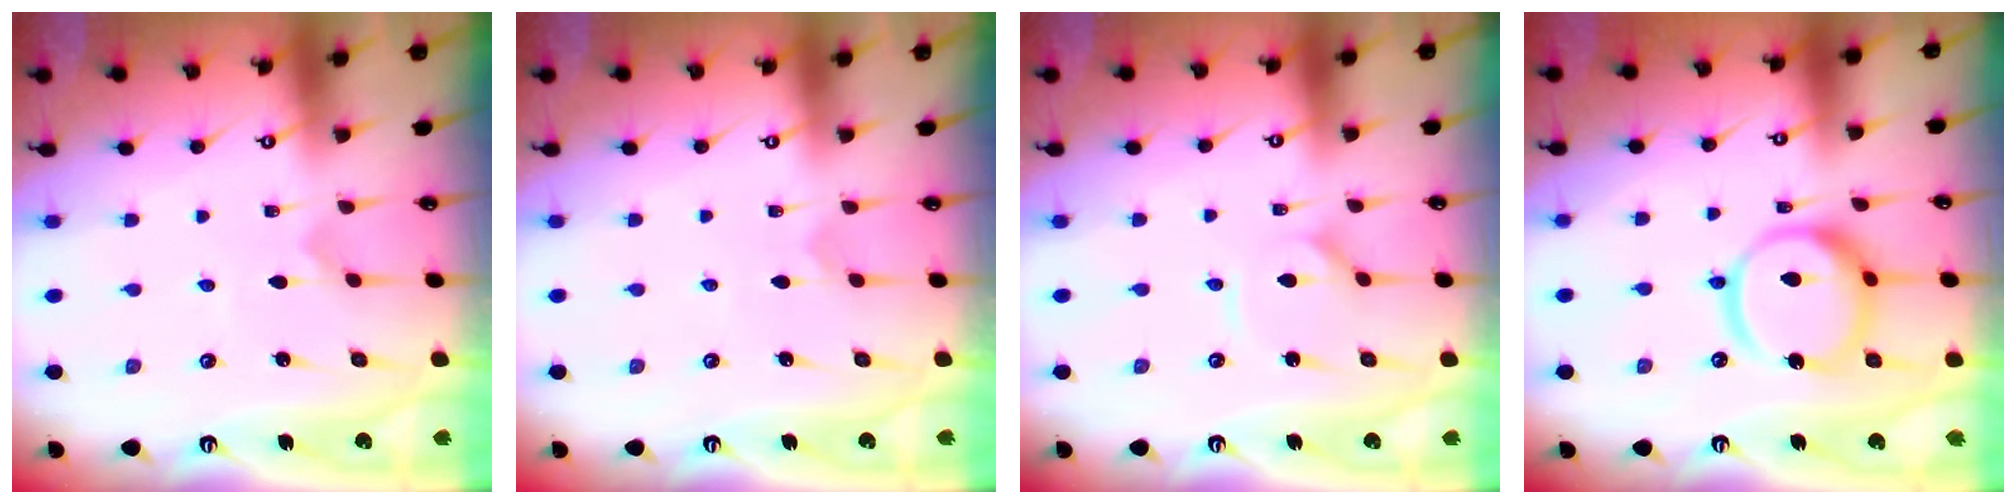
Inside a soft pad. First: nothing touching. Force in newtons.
{"total": 2.3, "press": 2.3, "slide": 0.2}
{"total": 1.5, "press": 1.4, "slide": 0.3}
{"total": 17.1, "press": 16.9, "slide": 2.3}